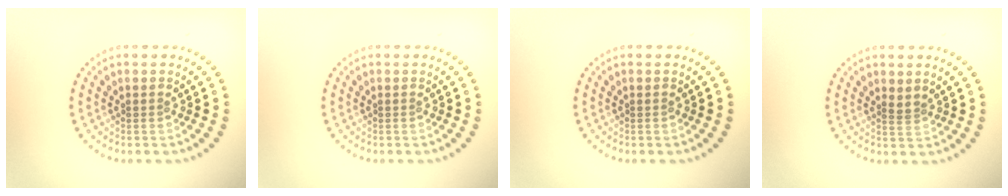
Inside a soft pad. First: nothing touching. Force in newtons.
{"total": 0.0}
{"total": 0.0}
{"total": 0.9, "press": 0.5, "slide": 0.7}